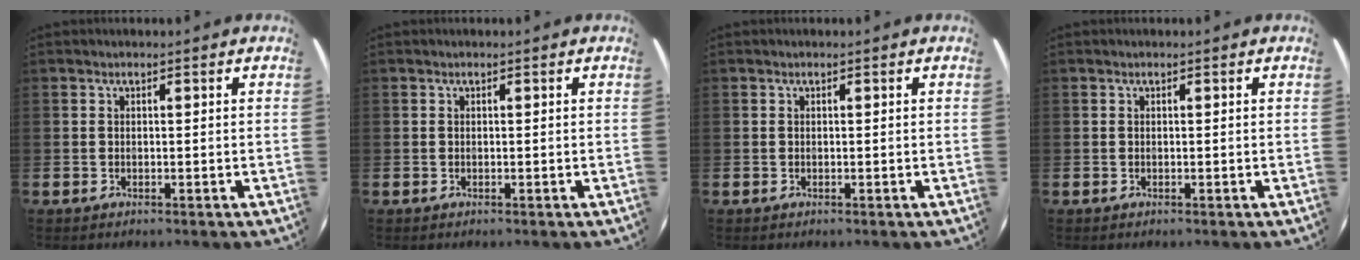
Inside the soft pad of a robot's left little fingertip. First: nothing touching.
{"total": 0.0}
{"total": 0.0}
{"total": 0.0}